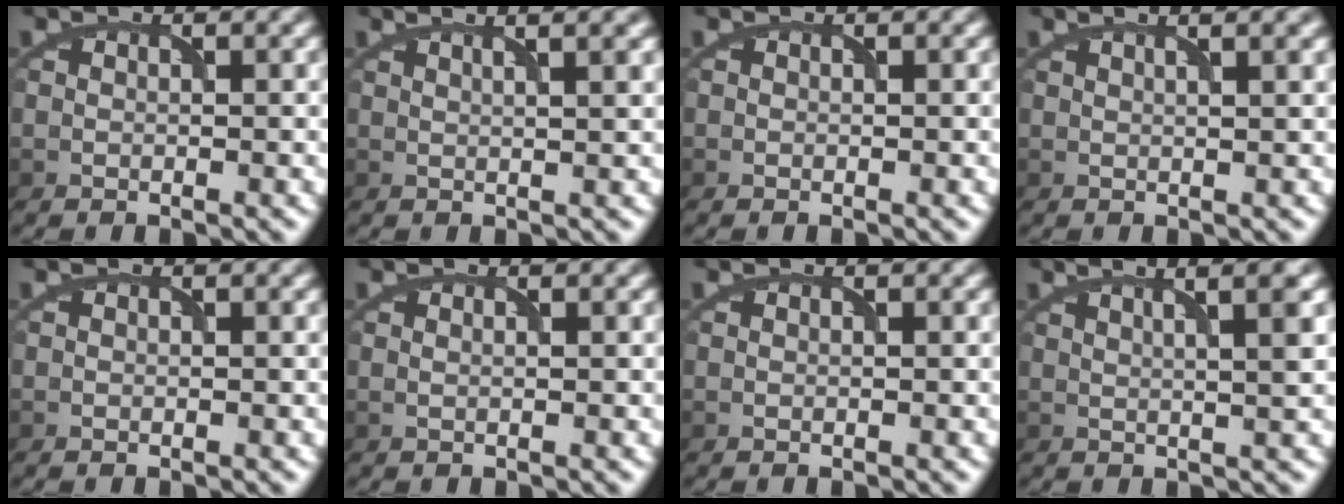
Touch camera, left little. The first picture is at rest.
{"total": 5.4, "force": [3.2, 1.9, 3.9], "torque": [-0.025, 0.032, 0.011]}
{"total": 0.0}
{"total": 4.9, "force": [2.8, 1.8, 3.5], "torque": [-0.018, 0.029, 0.005]}
{"total": 0.0}
{"total": 0.7, "force": [0.4, 0.2, 0.5], "torque": [-0.006, -0.007, 0.000]}
{"total": 0.0}
{"total": 7.0, "force": [3.7, 2.4, 5.4], "torque": [-0.048, 0.044, 0.026]}